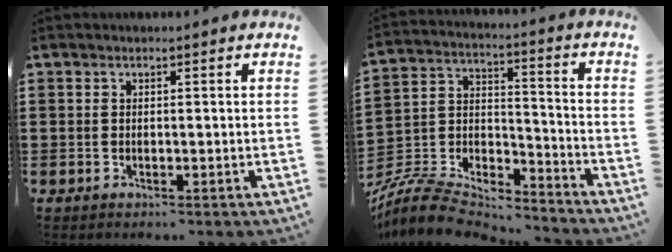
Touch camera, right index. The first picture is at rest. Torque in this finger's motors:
{"motor_torque": [-1.12, 1.01, -1.05, -0.21]}